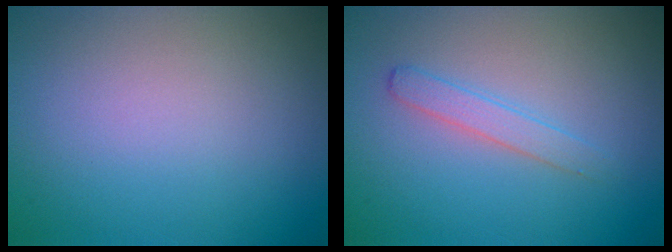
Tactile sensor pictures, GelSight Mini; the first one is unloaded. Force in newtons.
{"total": 1.6, "press": 1.6, "slide": 0.0}